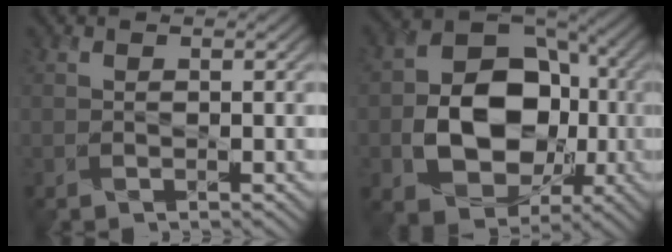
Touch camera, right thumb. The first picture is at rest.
{"total": 13.3, "force": [-2.3, 10.1, 8.3], "torque": [-0.141, -0.011, -0.045]}